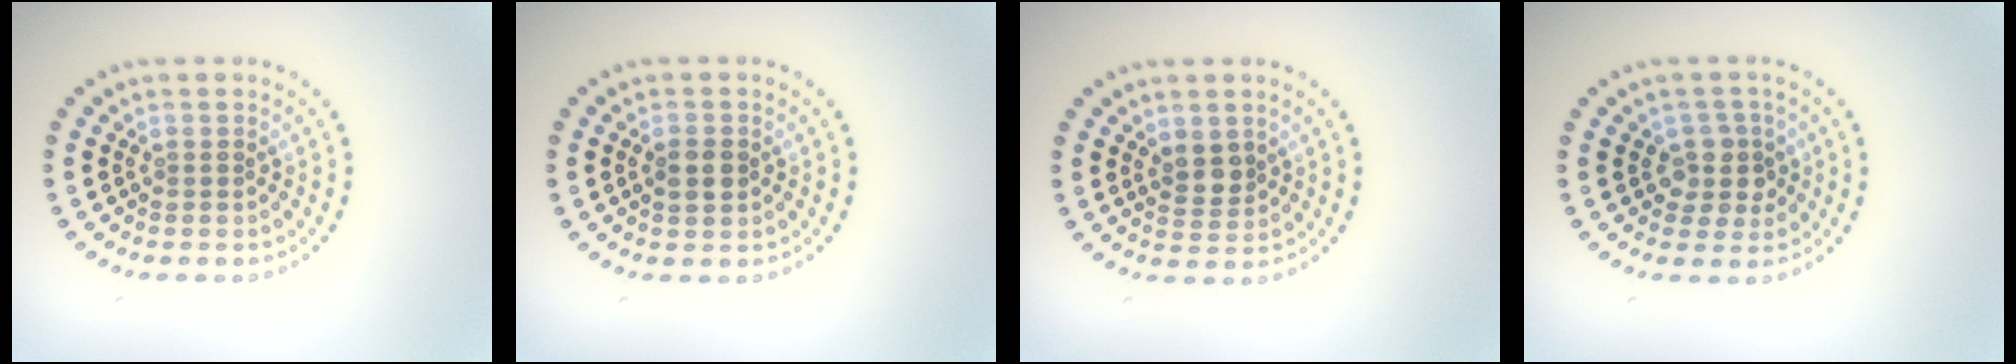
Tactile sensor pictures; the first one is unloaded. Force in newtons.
{"total": 1.8, "press": 1.8, "slide": 0.2}
{"total": 1.9, "press": 1.8, "slide": 0.7}
{"total": 2.8, "press": 2.4, "slide": 1.5}